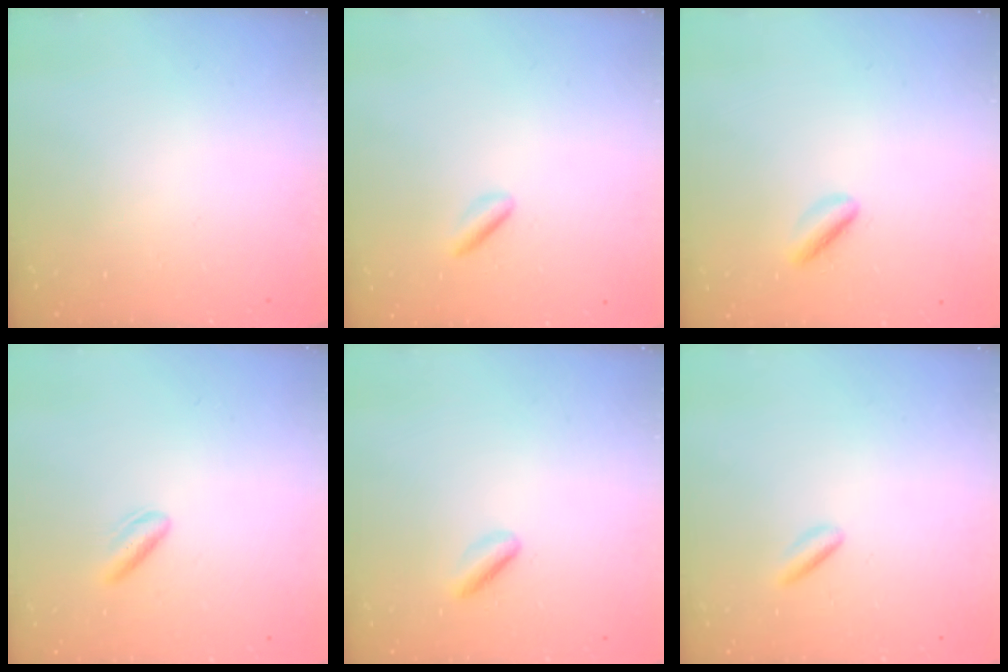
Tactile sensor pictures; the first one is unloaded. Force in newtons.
{"total": 1.9, "press": 1.7, "slide": 0.8}
{"total": 2.9, "press": 2.7, "slide": 0.9}
{"total": 2.6, "press": 2.2, "slide": 1.3}
{"total": 3.2, "press": 3.2, "slide": 0.6}
{"total": 3.1, "press": 2.9, "slide": 1.0}